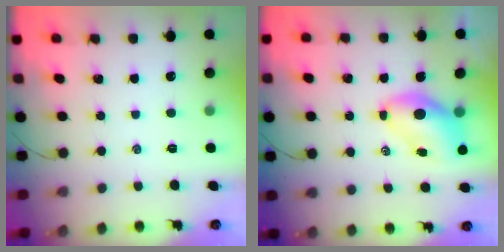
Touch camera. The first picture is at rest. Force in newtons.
{"total": 7.5, "press": 7.3, "slide": 1.6}